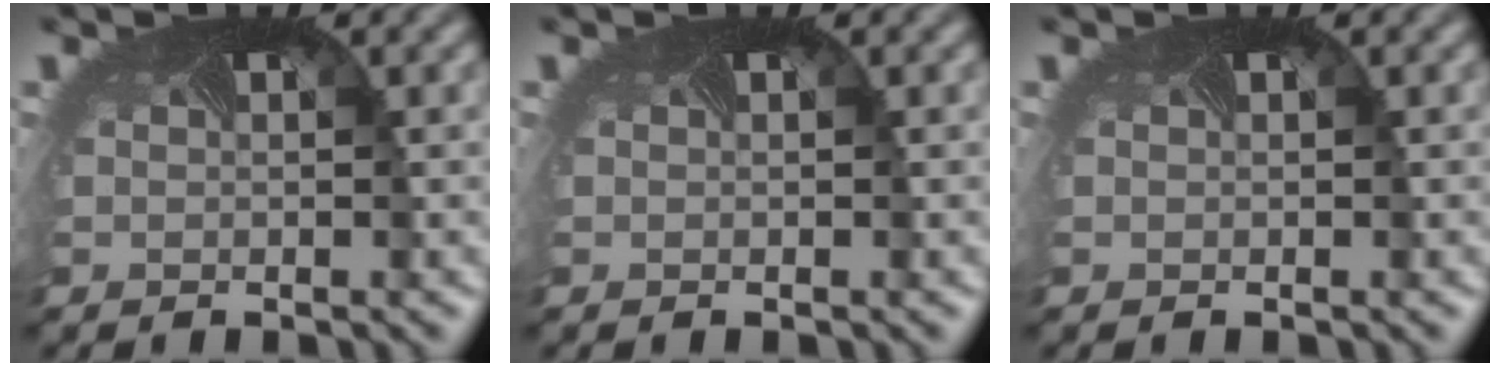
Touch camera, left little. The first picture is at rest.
{"total": 0.0}
{"total": 0.0}